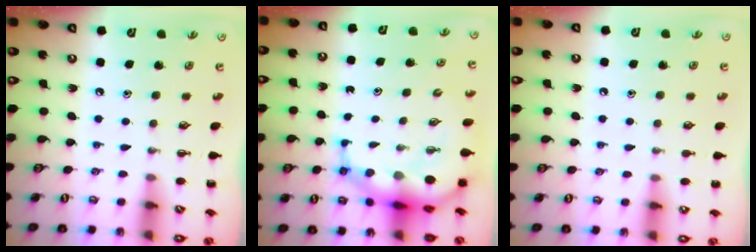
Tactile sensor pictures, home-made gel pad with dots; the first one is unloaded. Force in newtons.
{"total": 9.9, "press": 9.5, "slide": 2.8}
{"total": 3.8, "press": 3.6, "slide": 1.1}